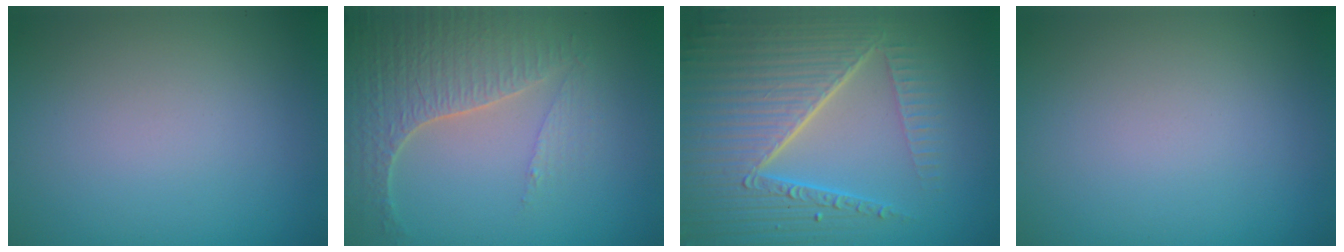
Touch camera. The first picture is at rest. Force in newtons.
{"total": 4.6, "press": 4.1, "slide": 2.0}
{"total": 8.6, "press": 6.0, "slide": 6.2}
{"total": 0.0}